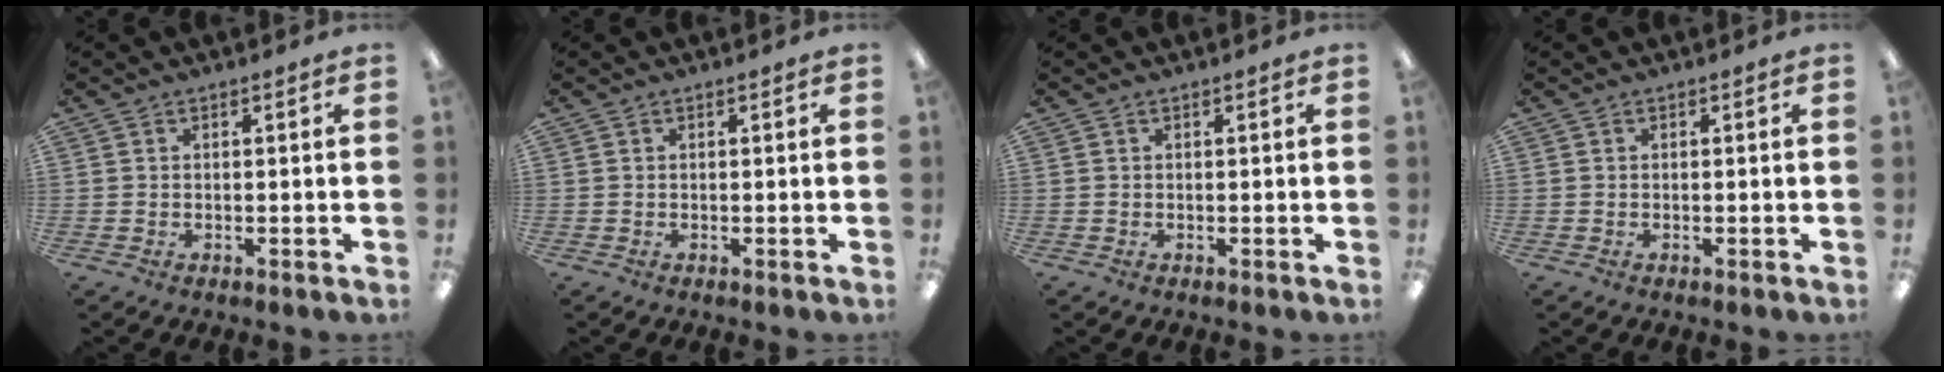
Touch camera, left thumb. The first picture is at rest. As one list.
[{"total": 0.0}, {"total": 0.0}, {"total": 0.0}]